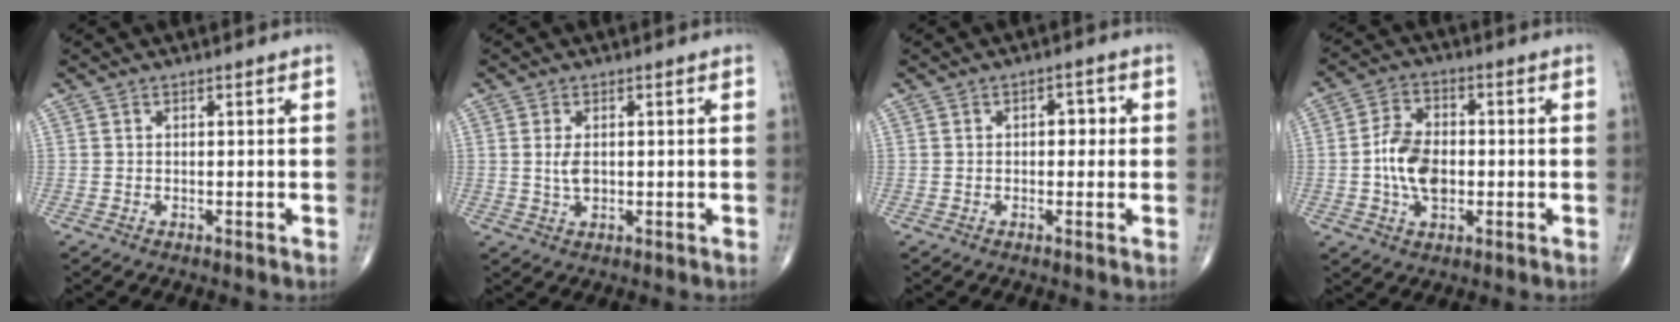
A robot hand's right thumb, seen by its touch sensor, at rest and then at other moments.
{"total": 3.1, "force": [0.3, 1.7, 2.5], "torque": [-0.049, -0.006, 0.009]}
{"total": 2.9, "force": [0.3, 1.9, 2.2], "torque": [-0.018, 0.008, -0.001]}
{"total": 9.5, "force": [-1.0, 6.0, 7.3], "torque": [-0.123, 0.010, -0.022]}